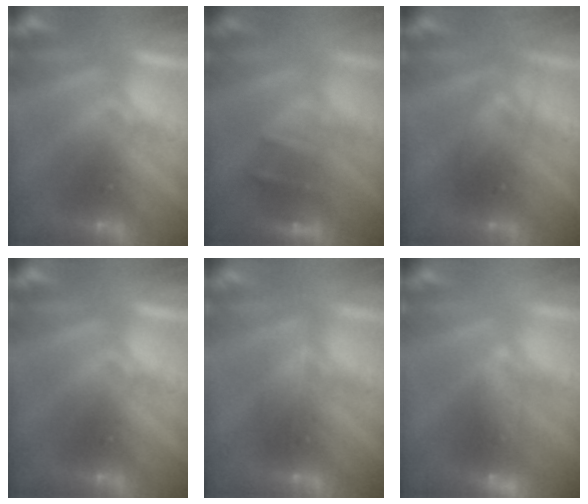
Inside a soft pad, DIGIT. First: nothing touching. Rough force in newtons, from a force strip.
{"total": 2.4}
{"total": 2.9}
{"total": 0.0}
{"total": 2.4}
{"total": 5.5}